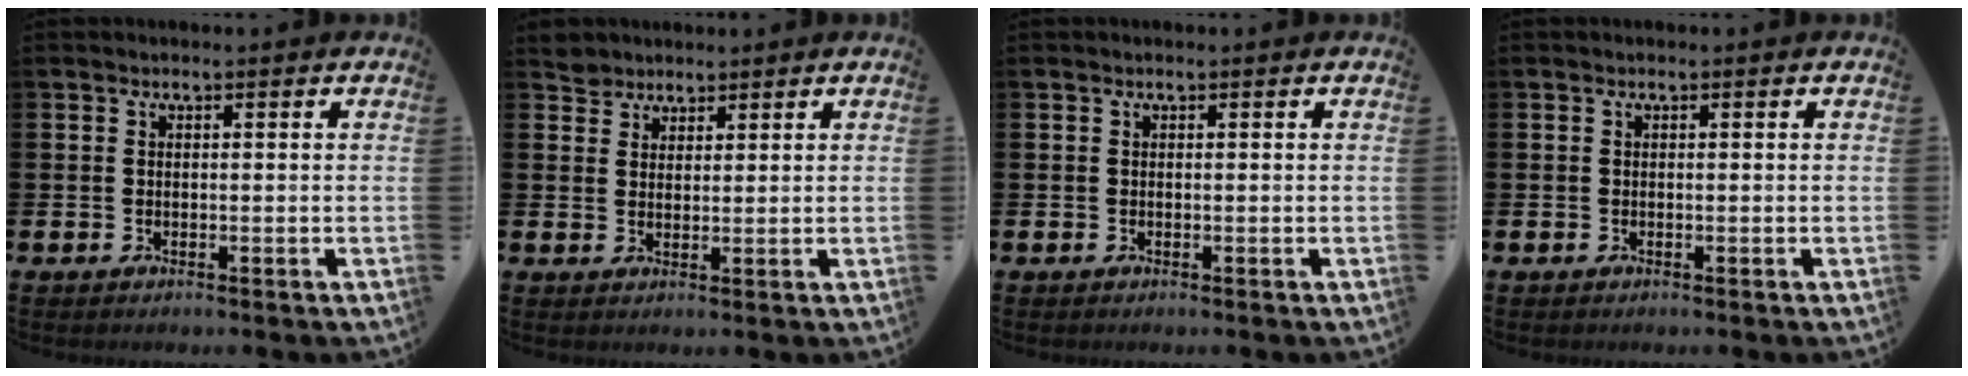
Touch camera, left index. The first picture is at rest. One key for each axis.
{"total": 3.4, "fx": 3.2, "fy": 1.1, "fz": -0.6, "tx": 0.007, "ty": -0.009, "tz": 0.060}
{"total": 0.0}
{"total": 0.0}